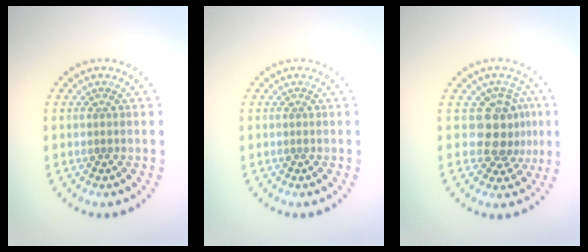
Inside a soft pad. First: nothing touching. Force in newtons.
{"total": 0.0}
{"total": 4.0, "press": 3.4, "slide": 2.0}